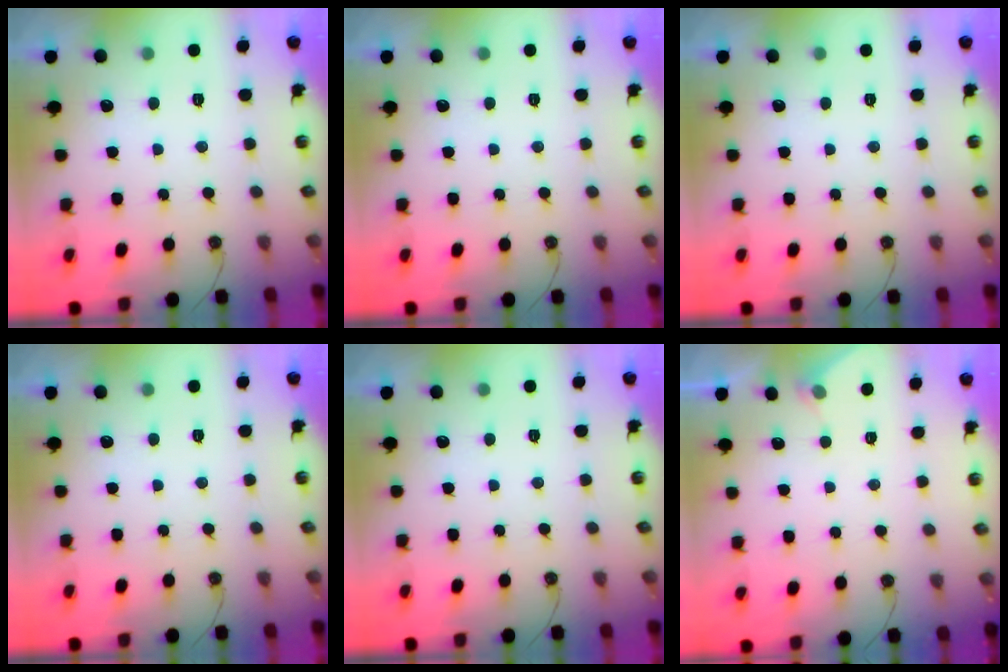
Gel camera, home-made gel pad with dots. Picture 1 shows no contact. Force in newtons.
{"total": 0.0}
{"total": 0.0}
{"total": 0.0}
{"total": 0.0}
{"total": 2.7, "press": 2.7, "slide": 0.4}